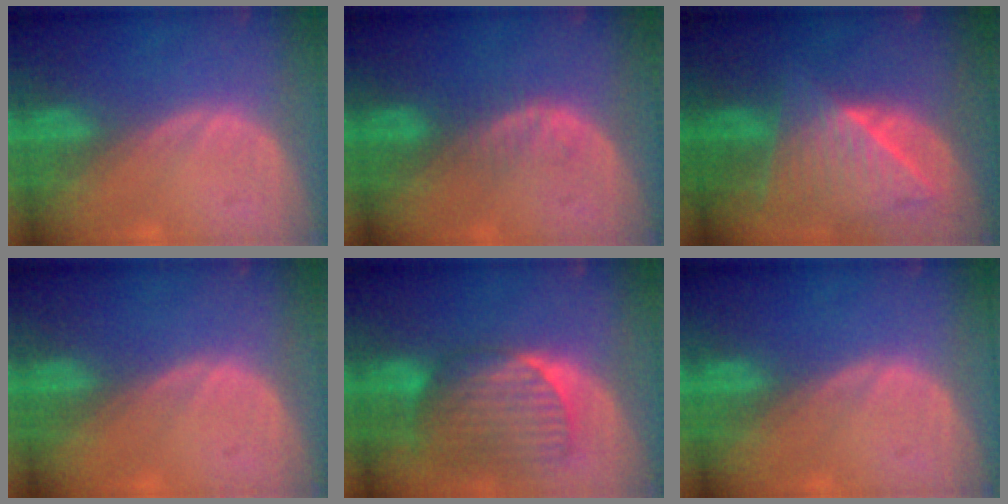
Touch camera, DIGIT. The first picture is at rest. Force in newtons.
{"total": 2.3, "press": 2.3, "slide": 0.3}
{"total": 9.2, "press": 8.2, "slide": 4.1}
{"total": 0.6, "press": 0.2, "slide": 0.5}
{"total": 9.2, "press": 8.3, "slide": 3.9}
{"total": 0.0}